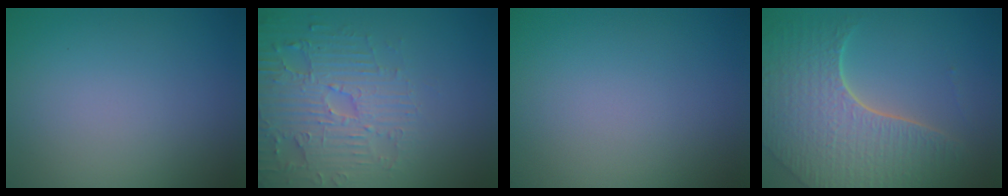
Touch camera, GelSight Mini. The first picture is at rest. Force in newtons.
{"total": 4.6, "press": 4.4, "slide": 1.2}
{"total": 0.0}
{"total": 7.6, "press": 5.5, "slide": 5.2}